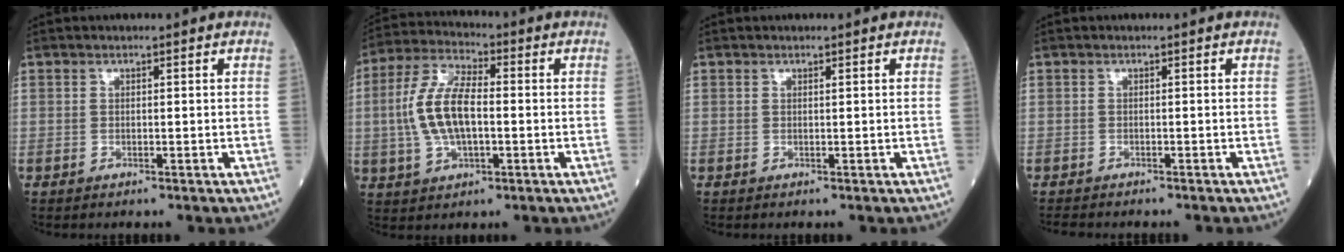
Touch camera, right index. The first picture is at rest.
{"total": 10.5, "force": [-0.5, 4.3, 9.6], "torque": [-0.212, 0.013, -0.009]}
{"total": 0.0}
{"total": 2.4, "force": [-2.2, 0.4, 0.6], "torque": [-0.009, -0.007, -0.034]}